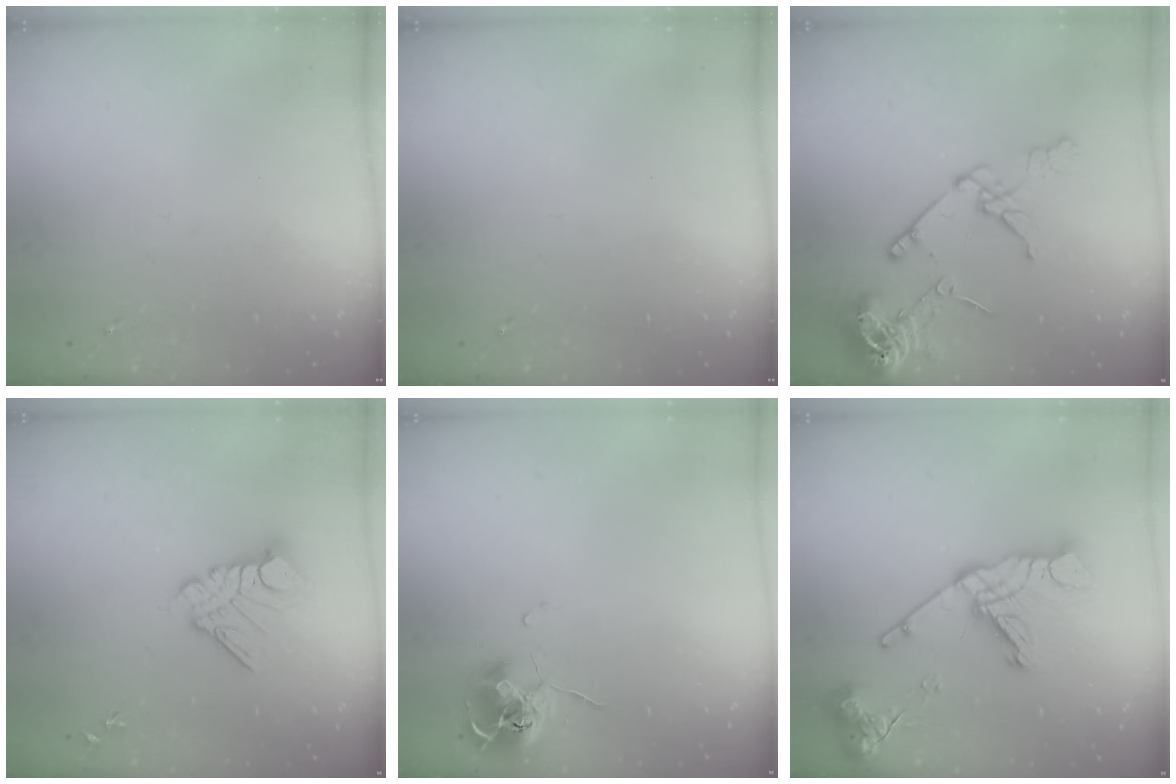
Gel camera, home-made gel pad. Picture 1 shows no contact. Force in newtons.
{"total": 0.0}
{"total": 15.7, "press": 15.6, "slide": 2.0}
{"total": 11.6, "press": 11.6, "slide": 1.2}
{"total": 10.4, "press": 10.4, "slide": 0.9}
{"total": 18.1, "press": 18.0, "slide": 2.1}